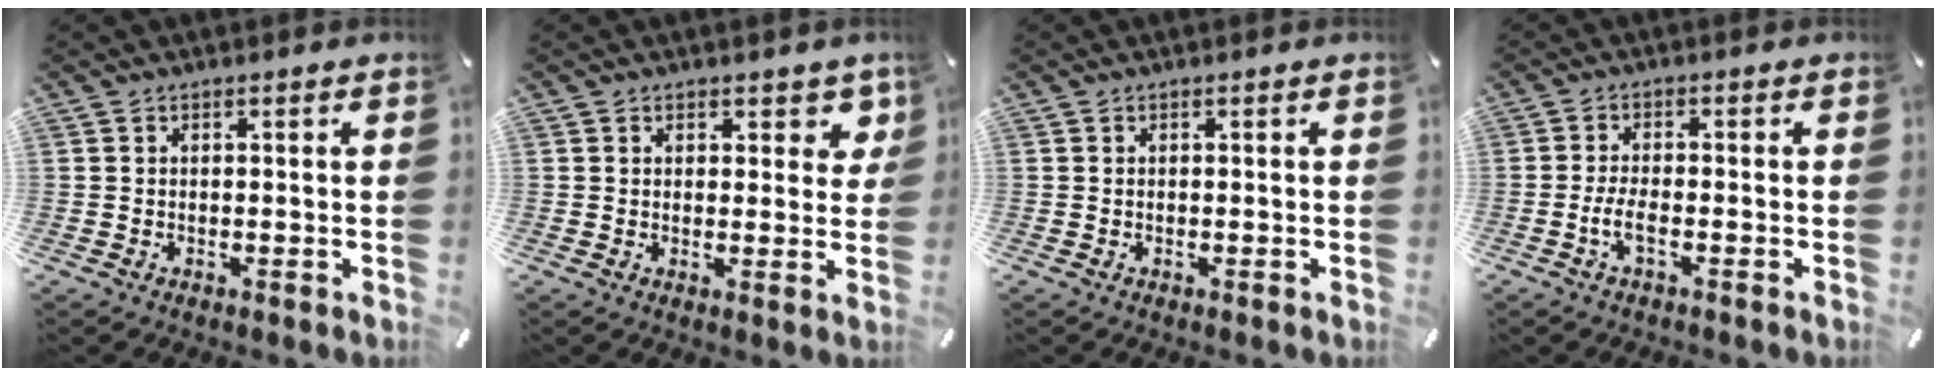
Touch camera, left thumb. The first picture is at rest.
{"total": 4.9, "force": [2.7, 3.2, 2.6], "torque": [-0.011, -0.013, 0.041]}
{"total": 0.0}
{"total": 4.3, "force": [-1.6, 1.5, 3.7], "torque": [-0.083, -0.001, -0.033]}